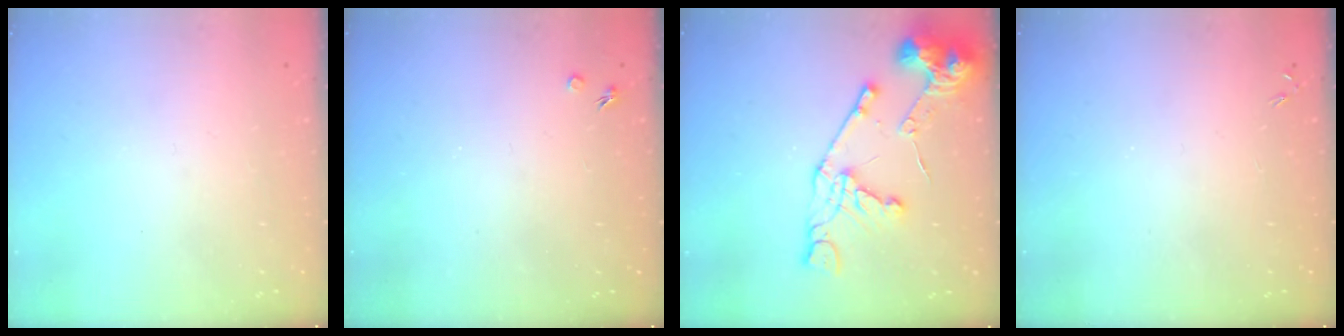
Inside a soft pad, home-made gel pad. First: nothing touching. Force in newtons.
{"total": 1.7, "press": 1.7, "slide": 0.3}
{"total": 16.2, "press": 16.1, "slide": 1.8}
{"total": 0.0}